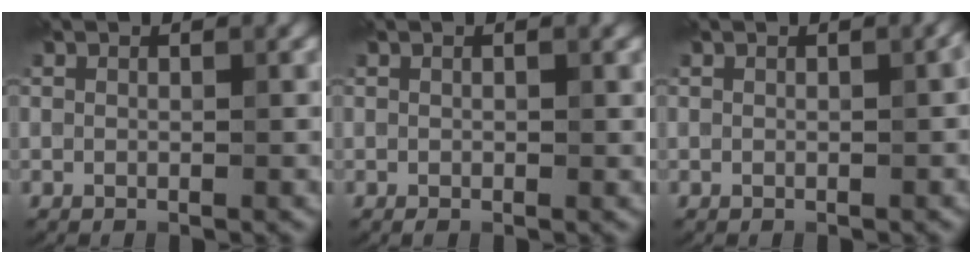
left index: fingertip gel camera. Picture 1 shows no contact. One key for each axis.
{"total": 0.6, "fx": 0.0, "fy": 0.3, "fz": 0.5, "tx": -0.008, "ty": -0.001, "tz": 0.001}
{"total": 0.6, "fx": 0.0, "fy": 0.1, "fz": 0.6, "tx": -0.007, "ty": 0.004, "tz": 0.002}